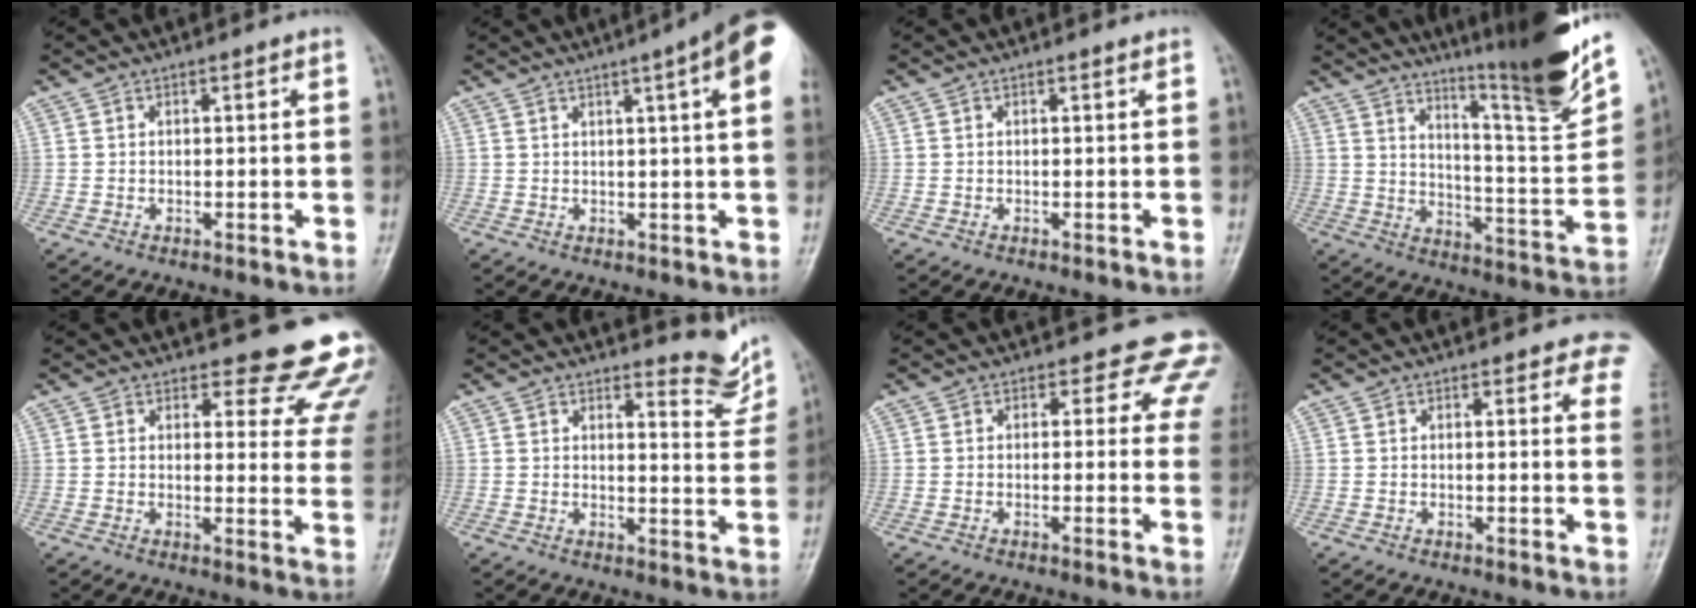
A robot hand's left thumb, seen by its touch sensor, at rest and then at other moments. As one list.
[{"total": 12.0, "force": [5.5, 1.2, 10.5], "torque": [-0.127, 0.004, 0.058]}, {"total": 0.0}, {"total": 21.0, "force": [15.5, 1.5, 14.1], "torque": [-0.185, -0.100, 0.234]}, {"total": 14.6, "force": [13.3, 4.7, 3.9], "torque": [0.012, -0.106, 0.127]}, {"total": 5.9, "force": [5.6, 1.4, 1.0], "torque": [0.007, -0.063, 0.065]}, {"total": 7.1, "force": [4.4, 4.6, 3.2], "torque": [0.009, -0.011, 0.023]}, {"total": 5.2, "force": [4.1, 2.2, 2.4], "torque": [0.006, -0.015, 0.020]}]